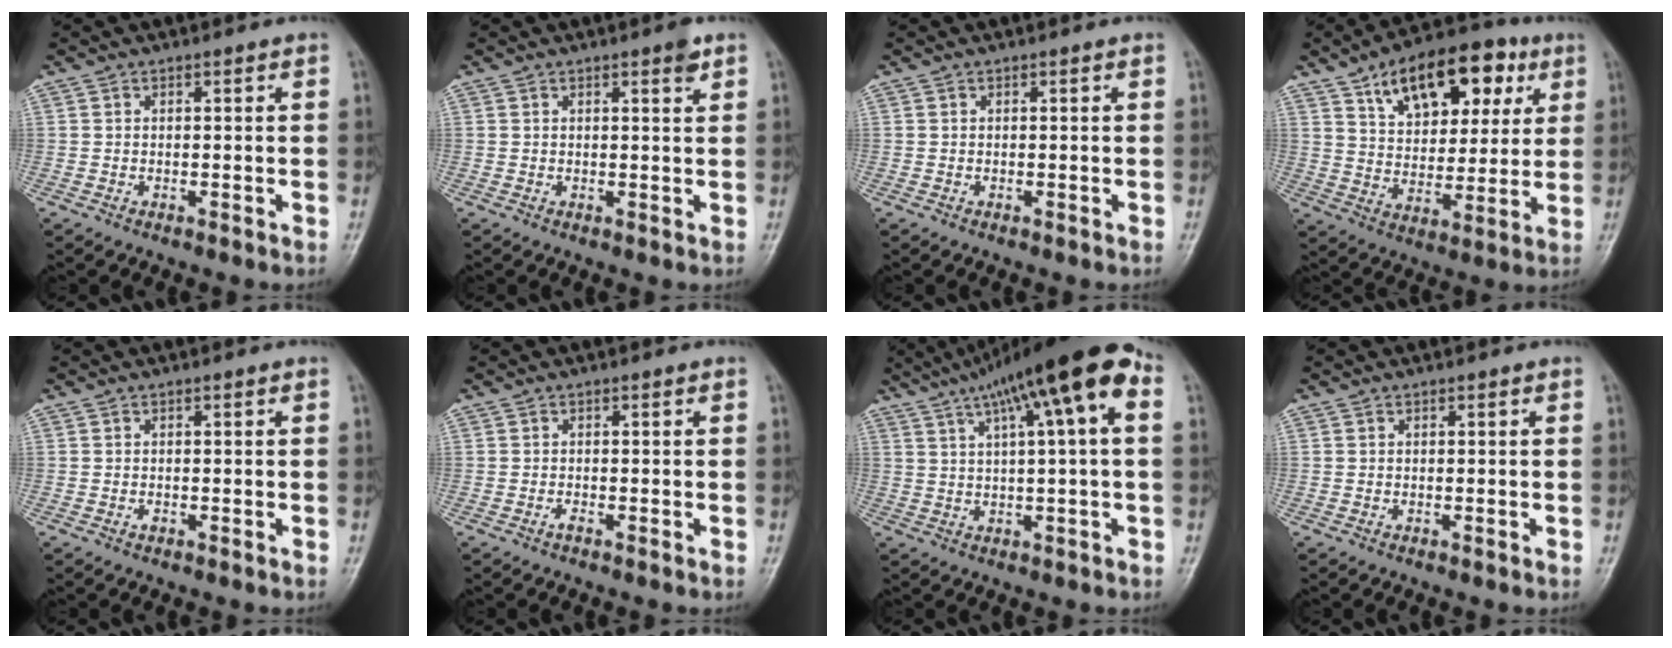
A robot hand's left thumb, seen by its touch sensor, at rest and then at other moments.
{"total": 2.2, "force": [1.4, 0.4, 1.6], "torque": [-0.022, -0.007, 0.017]}
{"total": 0.0}
{"total": 18.9, "force": [9.0, 10.6, 12.8], "torque": [-0.143, -0.018, 0.144]}
{"total": 0.5, "force": [-0.1, 0.3, 0.4], "torque": [-0.003, 0.000, -0.002]}
{"total": 0.6, "force": [-0.4, 0.1, 0.5], "torque": [-0.010, 0.001, -0.006]}
{"total": 16.8, "force": [6.7, 3.1, 15.1], "torque": [-0.247, 0.033, 0.103]}
{"total": 0.0}